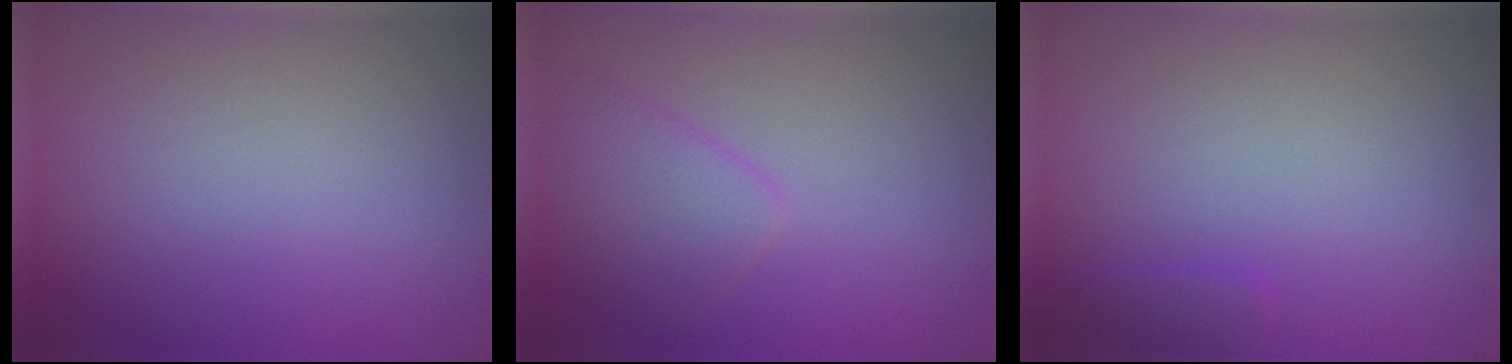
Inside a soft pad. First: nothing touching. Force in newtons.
{"total": 2.4, "press": 2.4, "slide": 0.1}
{"total": 1.0, "press": 1.0, "slide": 0.1}